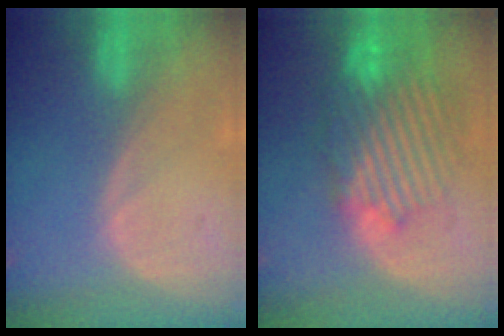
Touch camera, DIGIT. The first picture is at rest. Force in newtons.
{"total": 10.2, "press": 9.7, "slide": 3.4}